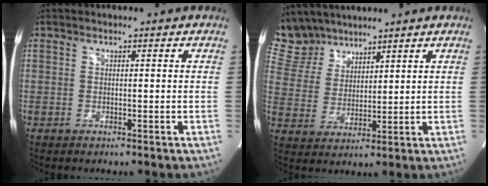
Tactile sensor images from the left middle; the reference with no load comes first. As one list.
[{"total": 8.0, "force": [7.3, 3.3, 0.6], "torque": [-0.021, 0.014, 0.160]}]